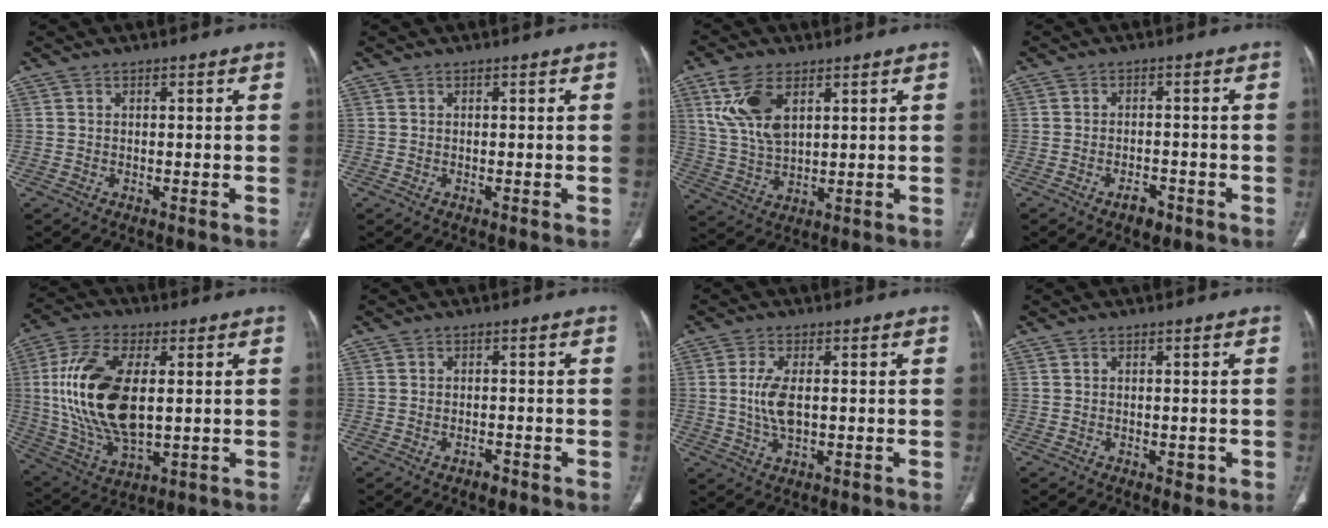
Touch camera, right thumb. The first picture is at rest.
{"total": 0.0}
{"total": 10.5, "force": [4.6, 5.3, 7.7], "torque": [-0.157, -0.012, 0.098]}
{"total": 3.4, "force": [-2.1, 1.9, 2.0], "torque": [-0.025, 0.009, -0.030]}
{"total": 19.7, "force": [2.1, 10.0, 16.9], "torque": [-0.348, -0.010, 0.044]}
{"total": 1.6, "force": [-1.1, 0.8, 0.8], "torque": [-0.013, 0.004, -0.015]}
{"total": 5.8, "force": [0.2, 2.6, 5.2], "torque": [-0.116, -0.005, 0.004]}
{"total": 1.4, "force": [-0.4, 1.0, 1.0], "torque": [-0.005, -0.001, -0.003]}